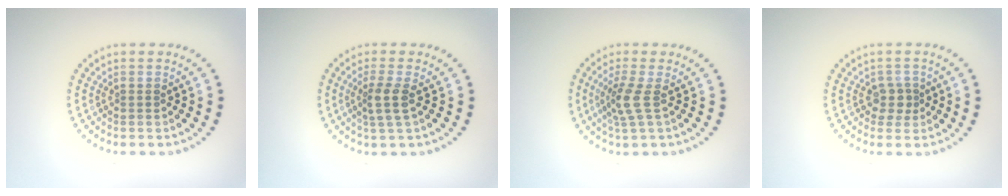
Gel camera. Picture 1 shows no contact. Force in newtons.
{"total": 2.2, "press": 1.8, "slide": 1.3}
{"total": 2.2, "press": 1.8, "slide": 1.4}
{"total": 1.7, "press": 1.4, "slide": 1.0}